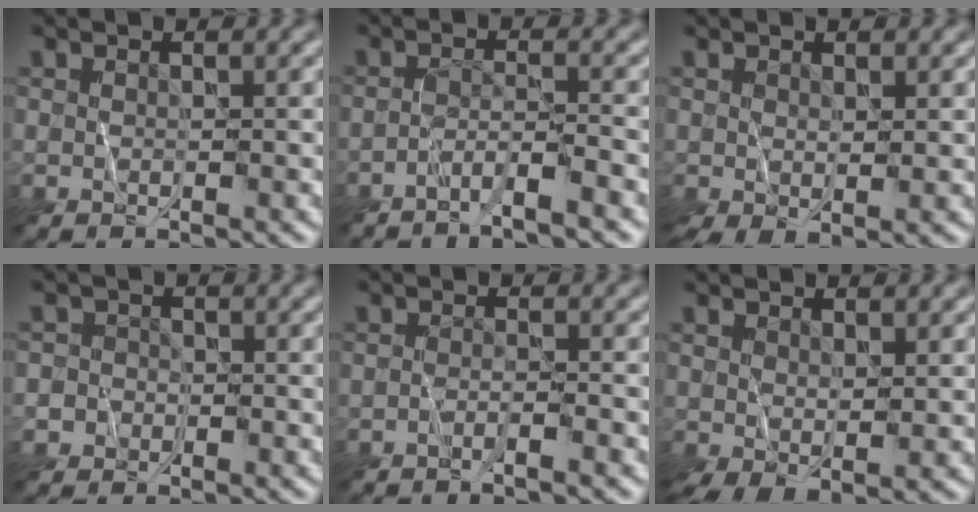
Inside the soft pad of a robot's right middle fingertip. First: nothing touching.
{"total": 2.6, "force": [-2.1, -0.2, 1.5], "torque": [-0.025, 0.006, -0.048]}
{"total": 1.8, "force": [0.0, 0.9, 1.5], "torque": [-0.037, -0.010, 0.004]}
{"total": 1.8, "force": [-1.0, 1.5, 0.0], "torque": [0.020, 0.009, -0.026]}
{"total": 1.2, "force": [-1.0, -0.2, 0.6], "torque": [-0.005, 0.000, -0.025]}
{"total": 2.2, "force": [0.0, 1.1, 1.9], "torque": [-0.045, -0.009, 0.005]}